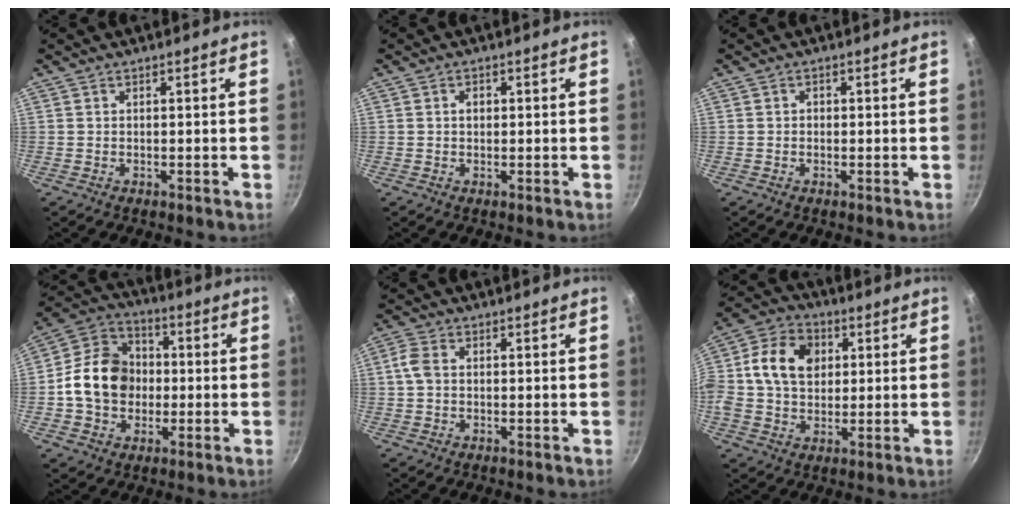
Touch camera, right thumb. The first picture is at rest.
{"total": 1.6, "force": [0.2, 1.2, 1.0], "torque": [-0.010, 0.003, 0.002]}
{"total": 0.9, "force": [-0.1, 0.8, 0.4], "torque": [-0.004, 0.004, -0.002]}
{"total": 14.6, "force": [-0.8, 12.0, 8.3], "torque": [-0.112, 0.027, -0.029]}
{"total": 3.6, "force": [0.3, 2.5, 2.6], "torque": [-0.059, 0.010, 0.000]}
{"total": 14.2, "force": [2.6, 10.6, 9.1], "torque": [-0.149, 0.015, 0.026]}